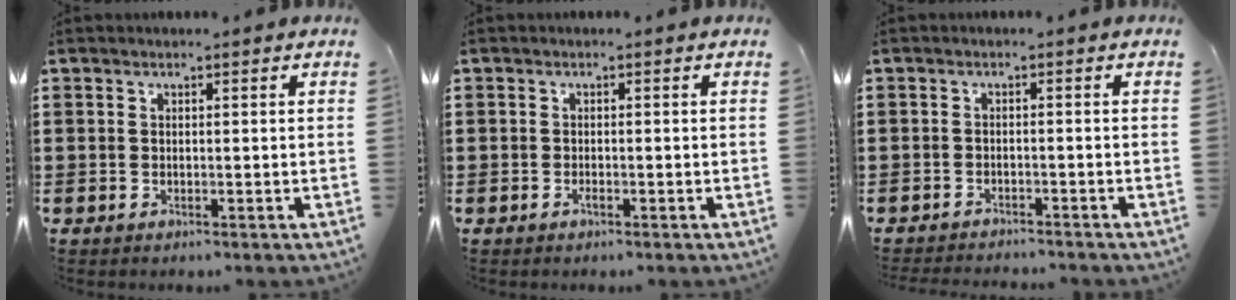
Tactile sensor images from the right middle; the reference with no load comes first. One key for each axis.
{"total": 0.8, "fx": -0.6, "fy": 0.3, "fz": 0.4, "tx": -0.009, "ty": -0.003, "tz": -0.011}
{"total": 1.8, "fx": -1.8, "fy": -0.1, "fz": -0.1, "tx": -0.004, "ty": 0.000, "tz": -0.039}